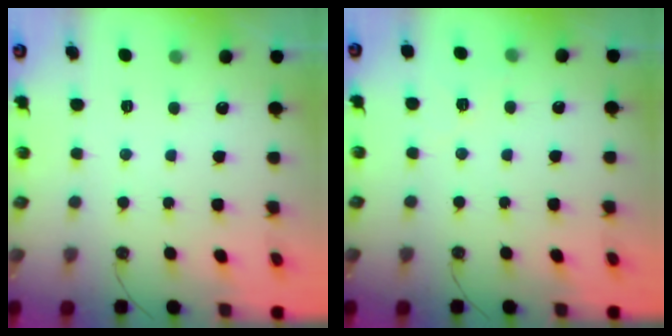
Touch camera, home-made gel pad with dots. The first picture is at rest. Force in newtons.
{"total": 4.1, "press": 3.6, "slide": 2.0}